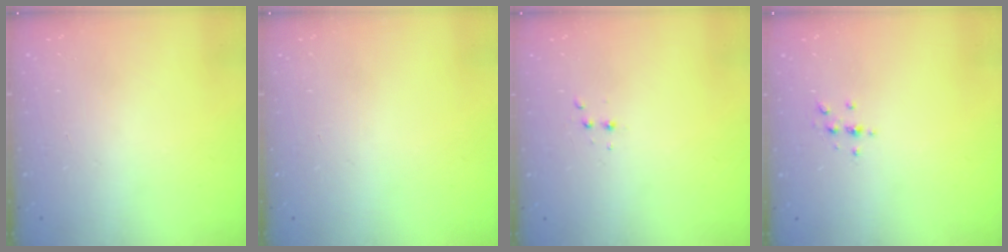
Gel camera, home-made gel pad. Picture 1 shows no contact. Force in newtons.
{"total": 0.0}
{"total": 2.5, "press": 2.4, "slide": 0.5}
{"total": 2.4, "press": 2.4, "slide": 0.3}